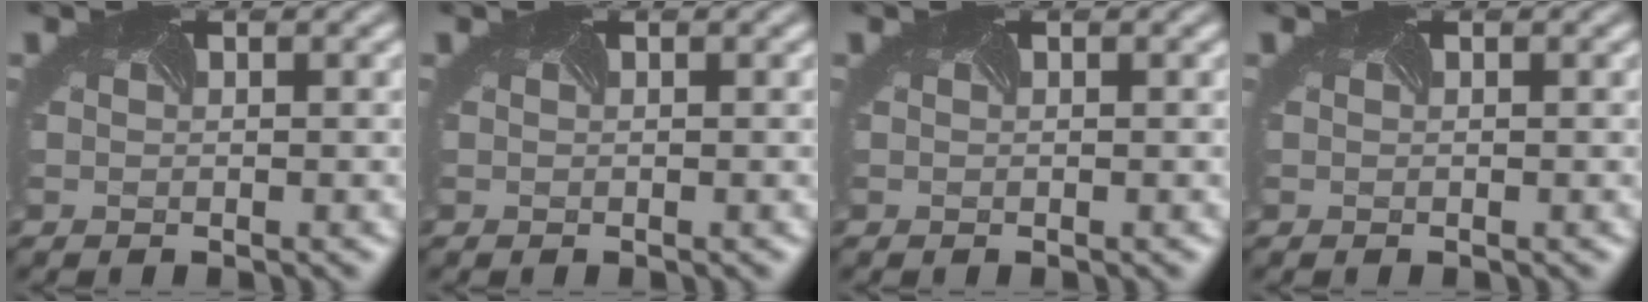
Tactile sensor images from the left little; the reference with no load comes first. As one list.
[{"total": 0.0}, {"total": 0.0}, {"total": 0.0}]